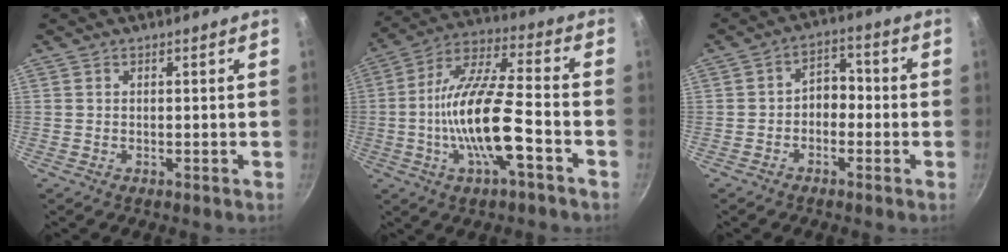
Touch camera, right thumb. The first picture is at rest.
{"total": 16.9, "force": [-4.9, 4.8, 15.5], "torque": [-0.290, 0.035, -0.102]}
{"total": 5.1, "force": [-1.3, 3.7, 3.2], "torque": [-0.014, 0.028, -0.031]}